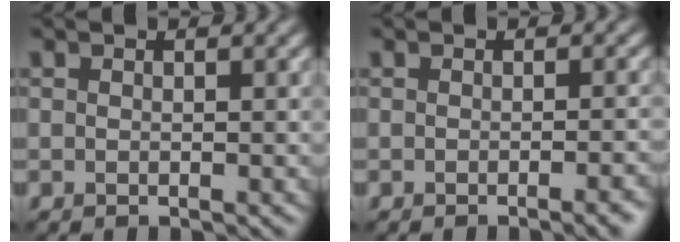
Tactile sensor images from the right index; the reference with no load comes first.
{"total": 2.0, "force": [-1.3, 0.5, 1.5], "torque": [-0.009, 0.005, -0.020]}